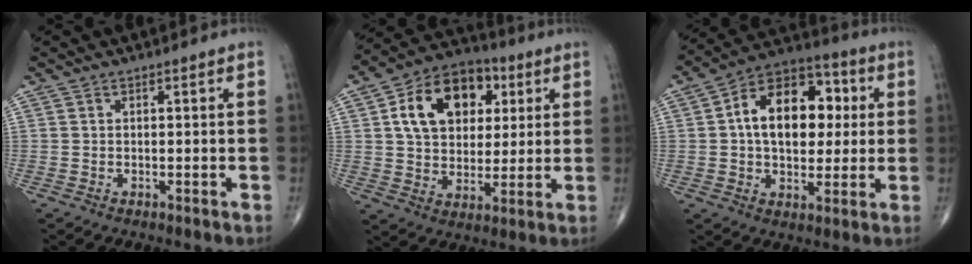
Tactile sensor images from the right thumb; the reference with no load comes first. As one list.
[{"total": 16.9, "force": [5.1, 11.8, 10.9], "torque": [-0.149, 0.002, 0.082]}, {"total": 17.6, "force": [2.6, 11.3, 13.3], "torque": [-0.169, 0.021, 0.034]}]